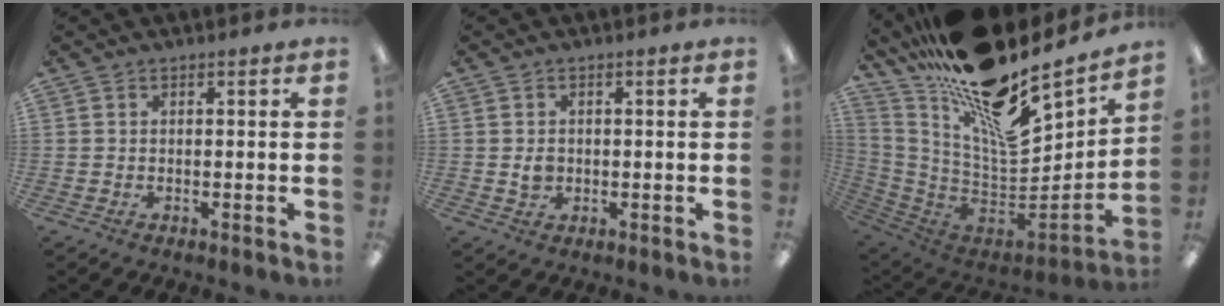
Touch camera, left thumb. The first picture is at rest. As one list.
[{"total": 2.4, "force": [0.2, 2.0, 1.3], "torque": [-0.018, 0.001, 0.001]}, {"total": 23.7, "force": [16.2, 8.7, 14.9], "torque": [-0.230, -0.124, 0.282]}]